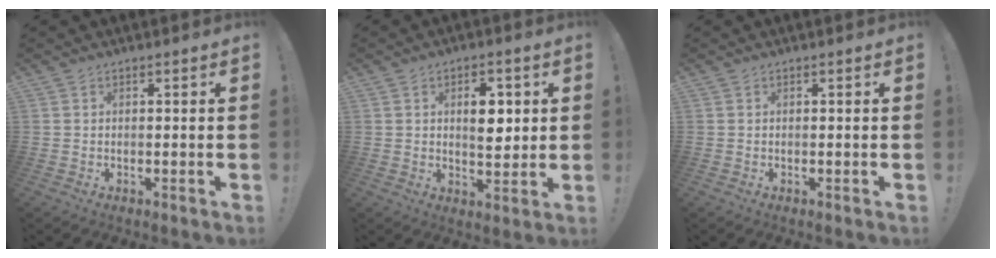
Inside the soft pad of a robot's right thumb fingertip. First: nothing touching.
{"total": 7.0, "force": [1.7, 4.3, 5.2], "torque": [-0.060, -0.005, 0.022]}
{"total": 0.0}